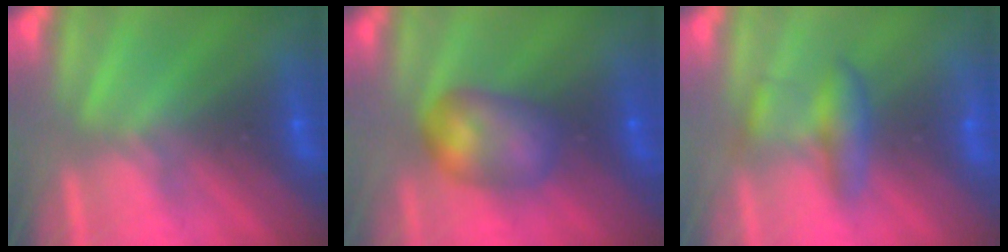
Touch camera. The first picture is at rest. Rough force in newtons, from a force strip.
{"total": 6.6}
{"total": 2.1}